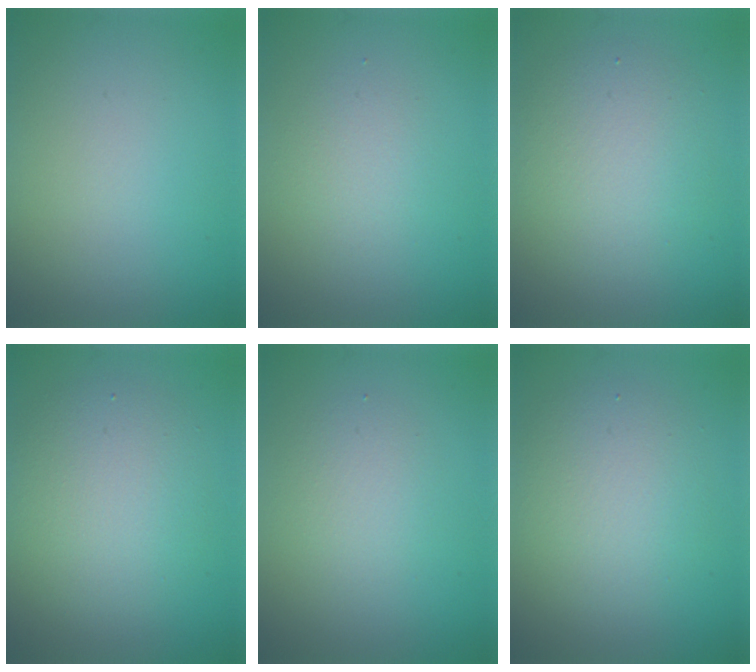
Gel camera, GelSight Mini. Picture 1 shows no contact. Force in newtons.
{"total": 1.8, "press": 1.8, "slide": 0.1}
{"total": 4.4, "press": 4.4, "slide": 0.4}
{"total": 4.8, "press": 4.8, "slide": 0.2}
{"total": 2.2, "press": 2.2, "slide": 0.1}
{"total": 4.2, "press": 4.2, "slide": 0.5}